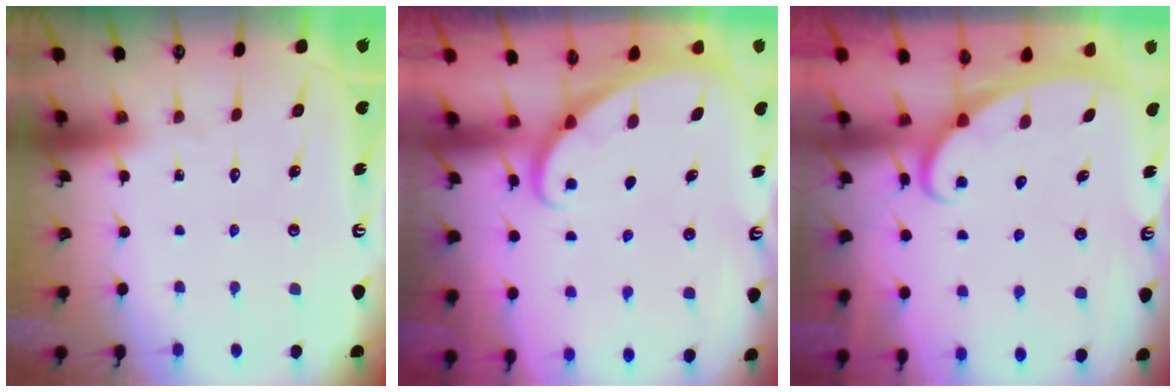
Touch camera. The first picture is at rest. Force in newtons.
{"total": 1.6, "press": 1.5, "slide": 0.1}
{"total": 2.5, "press": 2.5, "slide": 0.4}